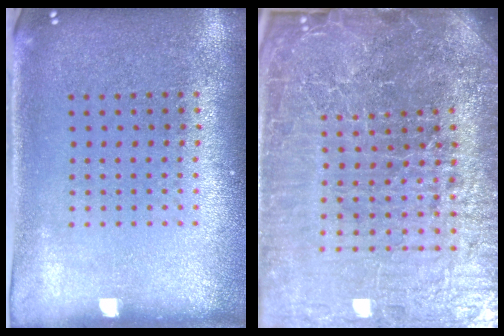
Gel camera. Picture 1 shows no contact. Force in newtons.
{"total": 7.6, "press": 6.6, "slide": 3.8}